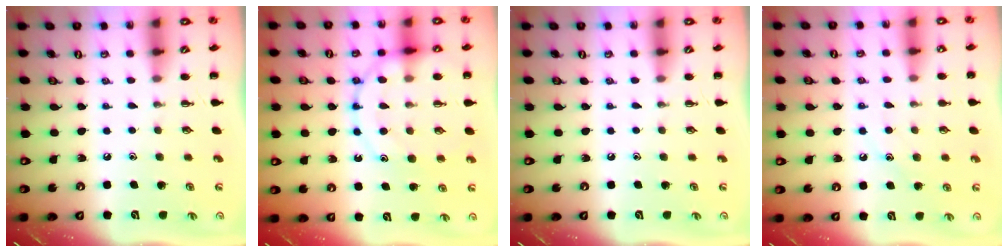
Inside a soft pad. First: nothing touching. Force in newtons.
{"total": 14.2, "press": 14.1, "slide": 1.2}
{"total": 0.0}
{"total": 8.7, "press": 8.5, "slide": 1.5}